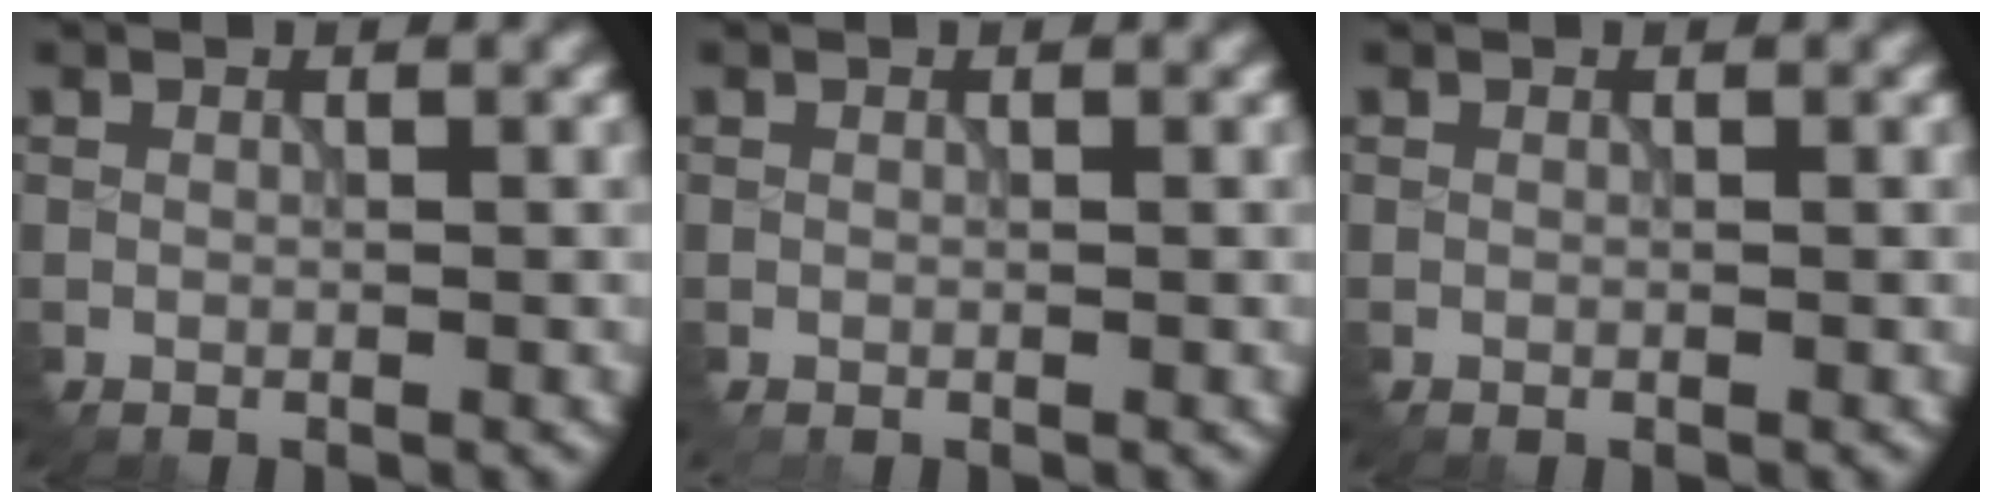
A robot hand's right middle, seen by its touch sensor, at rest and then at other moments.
{"total": 0.0}
{"total": 0.0}